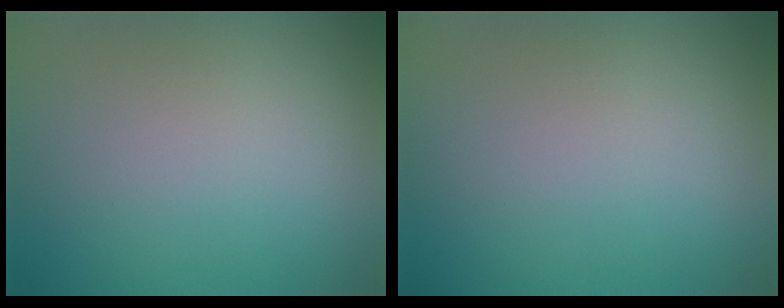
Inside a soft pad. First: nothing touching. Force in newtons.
{"total": 0.0}